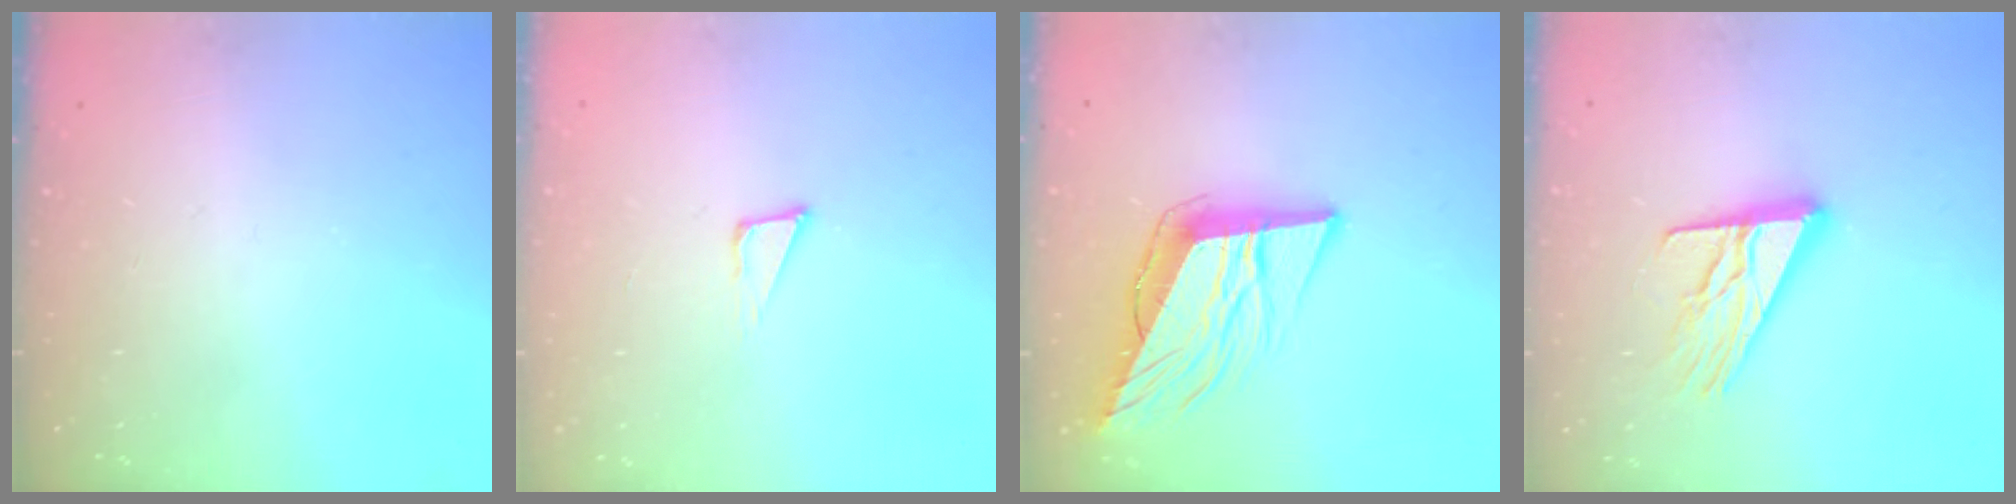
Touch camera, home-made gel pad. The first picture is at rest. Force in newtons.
{"total": 3.3, "press": 3.2, "slide": 0.8}
{"total": 12.7, "press": 12.2, "slide": 3.4}
{"total": 13.9, "press": 13.9, "slide": 1.1}